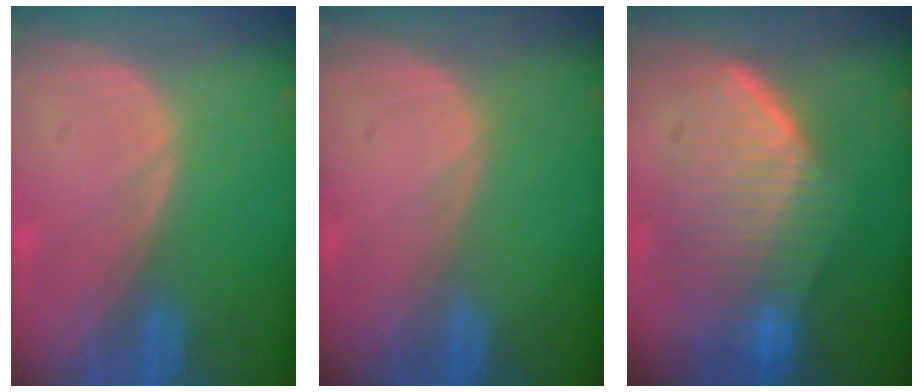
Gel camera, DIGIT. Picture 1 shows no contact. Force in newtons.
{"total": 0.0}
{"total": 8.9, "press": 8.7, "slide": 2.0}